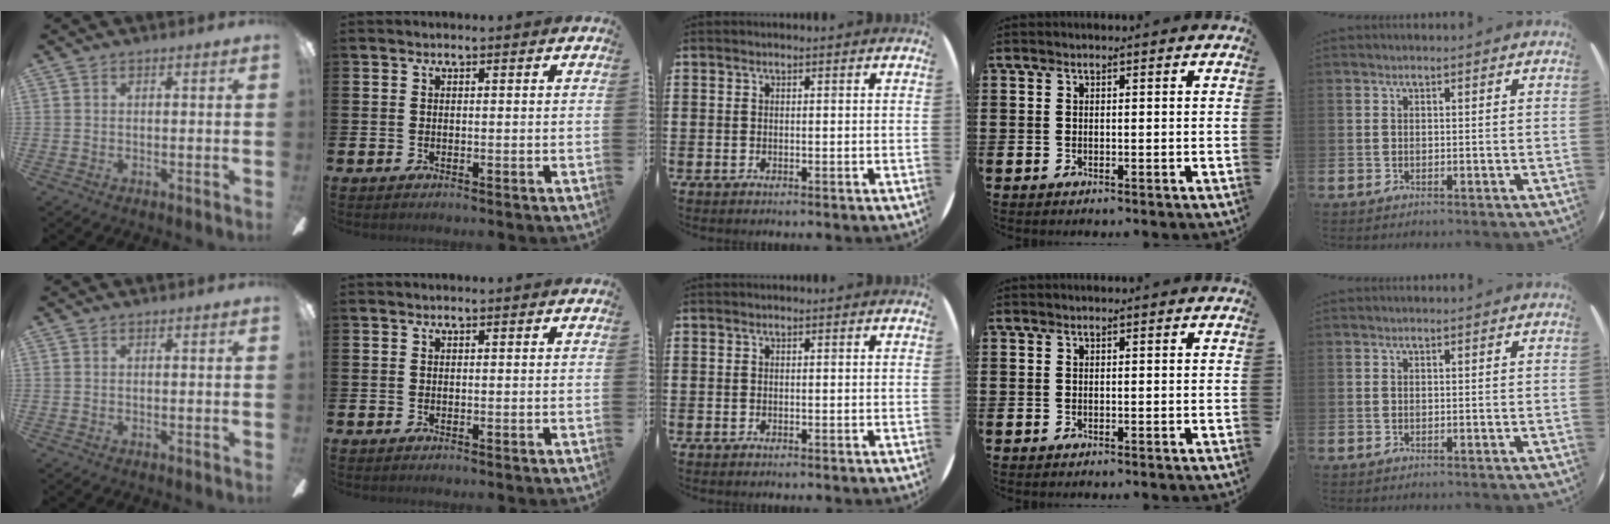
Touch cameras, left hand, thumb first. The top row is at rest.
{}